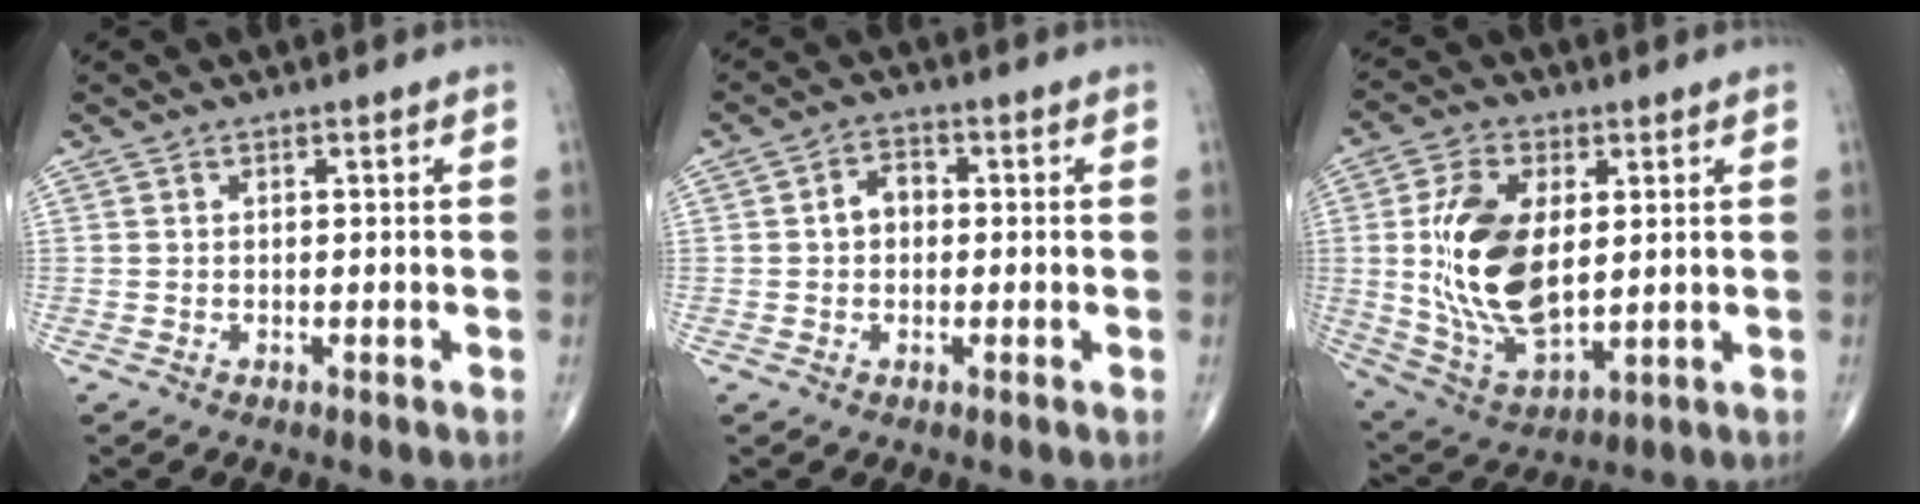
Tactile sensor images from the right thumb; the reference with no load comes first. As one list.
[{"total": 3.8, "force": [0.0, 2.8, 2.5], "torque": [-0.029, 0.018, -0.008]}, {"total": 17.6, "force": [2.1, 9.6, 14.6], "torque": [-0.276, -0.015, 0.050]}]